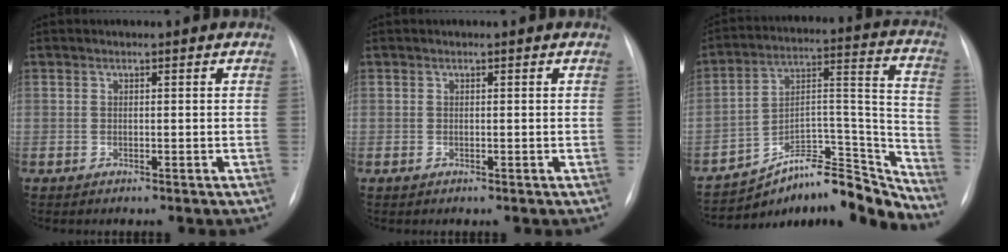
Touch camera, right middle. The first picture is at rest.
{"total": 0.0}
{"total": 15.7, "force": [-14.6, 3.4, 4.6], "torque": [-0.039, 0.075, -0.229]}